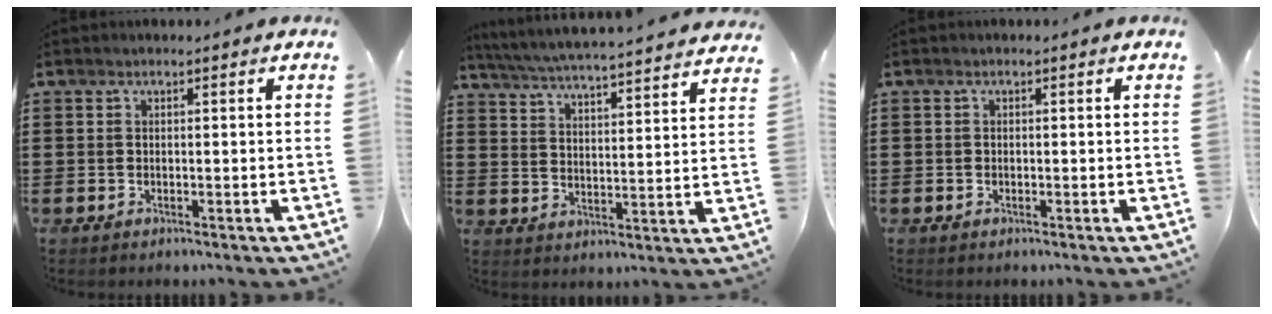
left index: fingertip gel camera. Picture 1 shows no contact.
{"total": 5.1, "force": [4.9, -0.8, 1.3], "torque": [-0.050, -0.040, 0.080]}
{"total": 0.0}